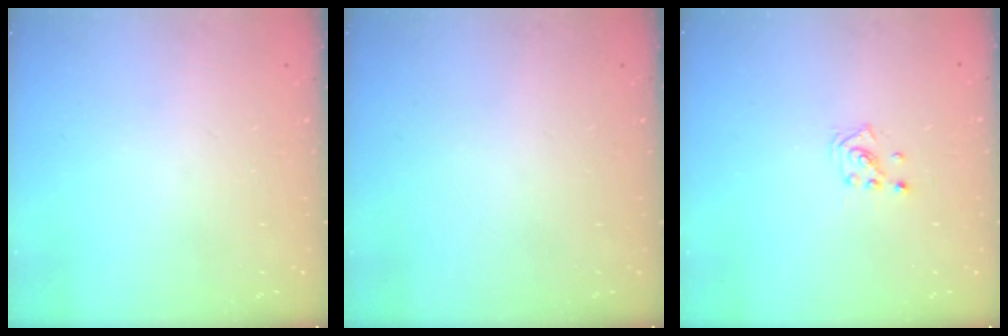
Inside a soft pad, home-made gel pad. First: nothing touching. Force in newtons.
{"total": 0.0}
{"total": 1.3, "press": 1.3, "slide": 0.1}